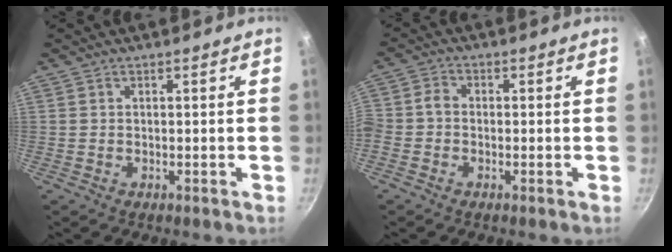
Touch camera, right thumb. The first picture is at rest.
{"total": 3.4, "force": [-1.0, 2.6, 1.9], "torque": [-0.044, 0.017, -0.035]}